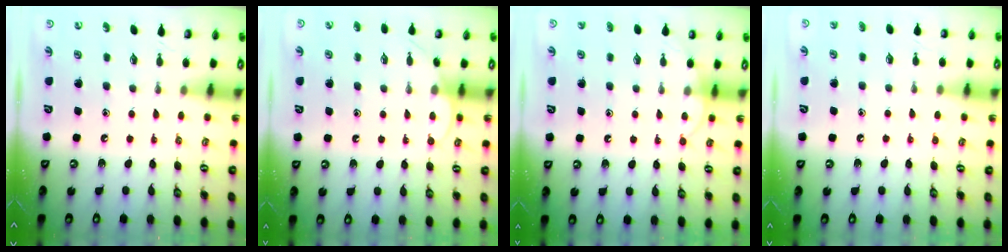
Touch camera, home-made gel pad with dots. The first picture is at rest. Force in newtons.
{"total": 5.4, "press": 5.4, "slide": 0.3}
{"total": 5.4, "press": 5.4, "slide": 0.5}
{"total": 3.8, "press": 3.8, "slide": 0.4}